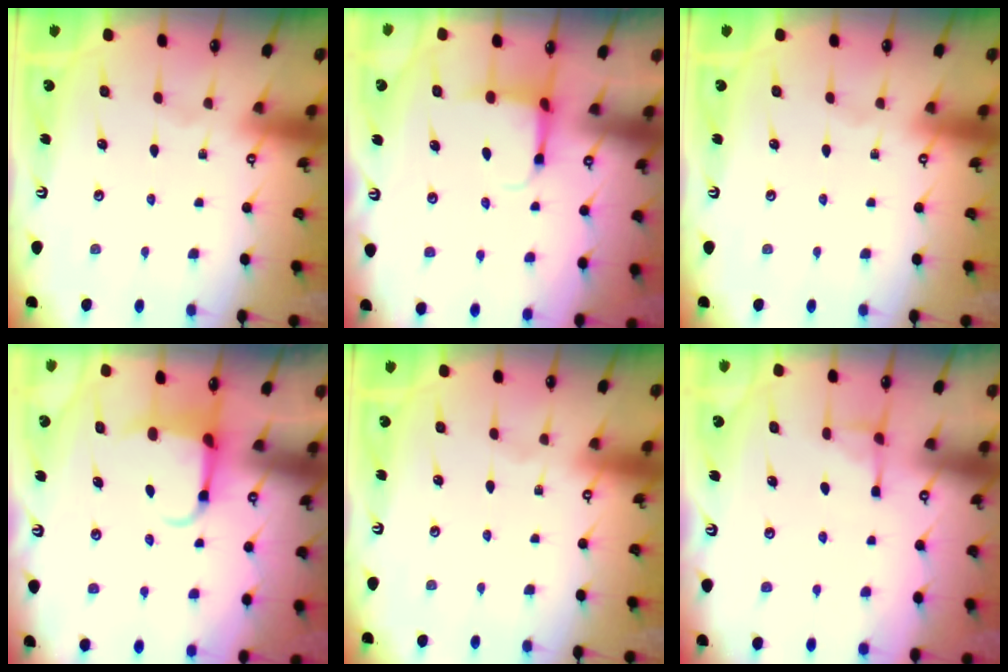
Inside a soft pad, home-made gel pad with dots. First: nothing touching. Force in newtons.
{"total": 4.0, "press": 3.8, "slide": 1.2}
{"total": 0.0}
{"total": 4.0, "press": 3.8, "slide": 1.1}
{"total": 0.0}
{"total": 3.2, "press": 3.2, "slide": 0.2}